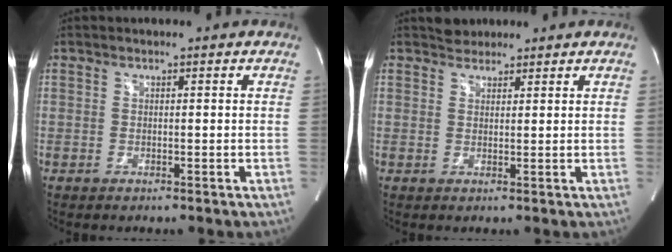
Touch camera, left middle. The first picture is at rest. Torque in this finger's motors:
{"motor_torque": [0.06, -0.03, -0.08, 0.01]}